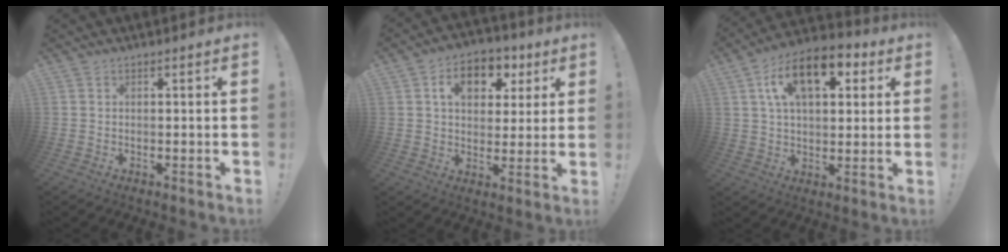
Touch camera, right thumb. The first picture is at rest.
{"total": 11.1, "force": [4.6, 8.0, 6.3], "torque": [-0.079, -0.014, 0.081]}
{"total": 15.7, "force": [6.3, 8.2, 11.8], "torque": [-0.181, -0.007, 0.105]}